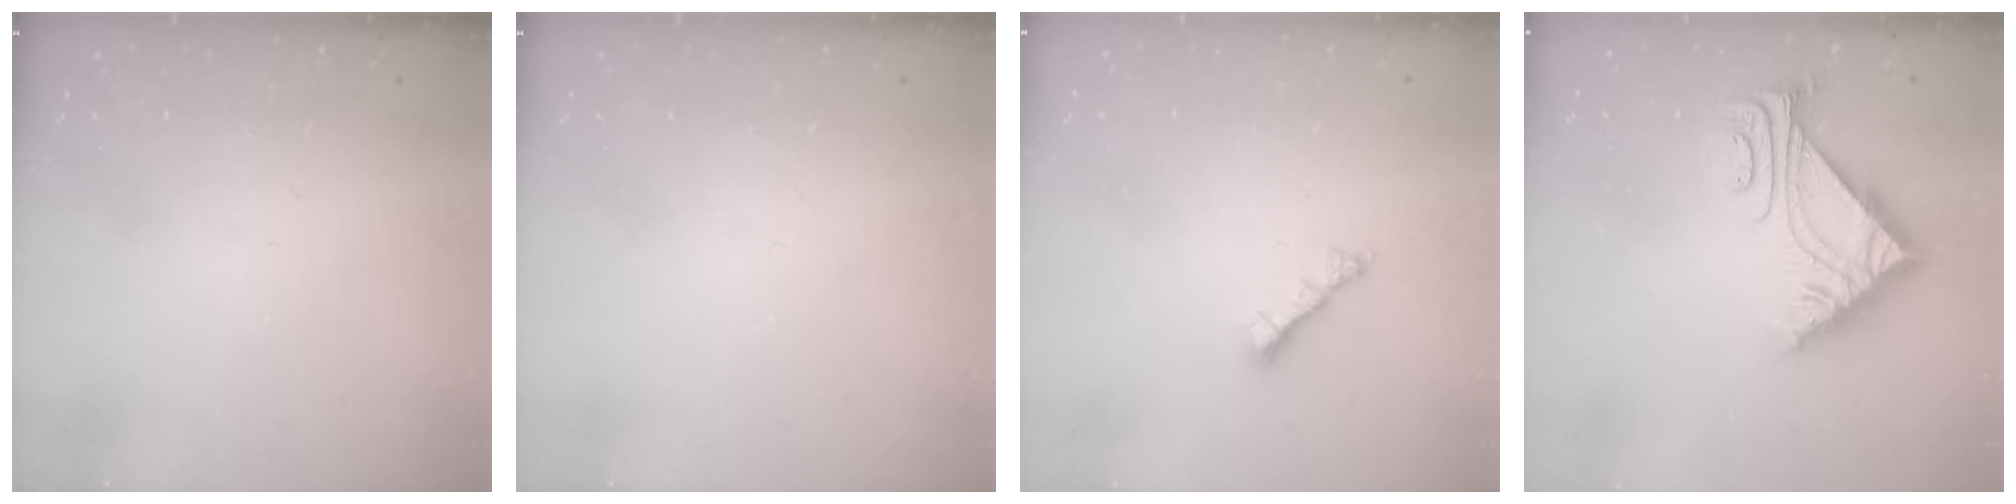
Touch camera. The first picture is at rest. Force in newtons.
{"total": 0.0}
{"total": 1.8, "press": 1.7, "slide": 0.6}
{"total": 7.0, "press": 6.9, "slide": 0.9}